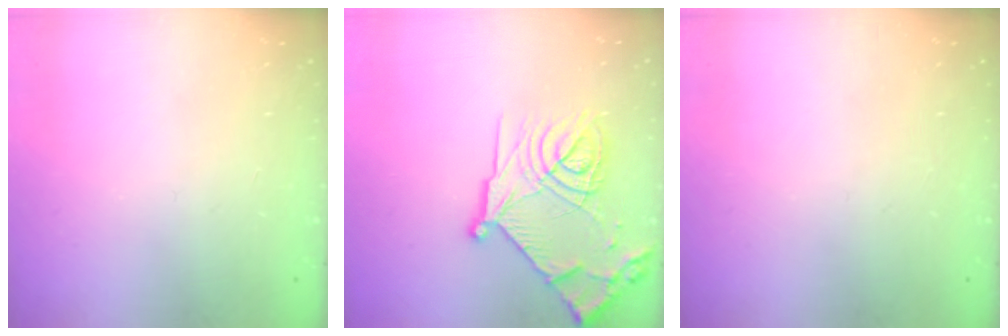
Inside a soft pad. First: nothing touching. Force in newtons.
{"total": 20.3, "press": 20.2, "slide": 1.9}
{"total": 0.0}